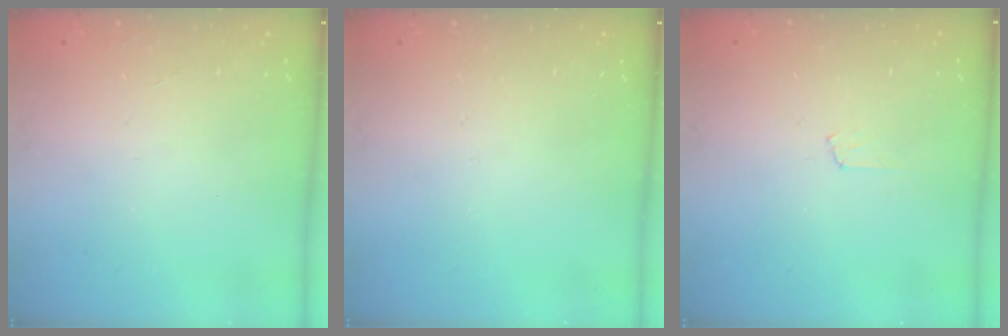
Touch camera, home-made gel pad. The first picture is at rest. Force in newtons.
{"total": 0.0}
{"total": 3.9, "press": 3.9, "slide": 0.5}